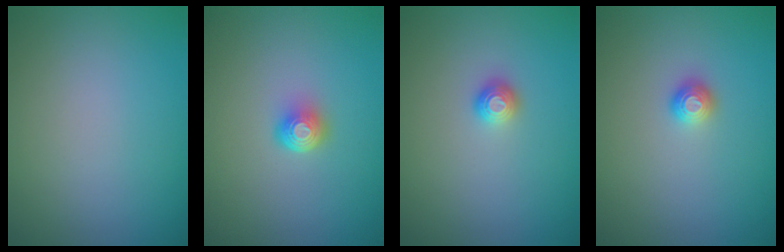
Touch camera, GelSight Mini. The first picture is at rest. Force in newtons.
{"total": 2.1, "press": 1.4, "slide": 1.6}
{"total": 1.1, "press": 1.0, "slide": 0.2}
{"total": 1.1, "press": 1.0, "slide": 0.2}